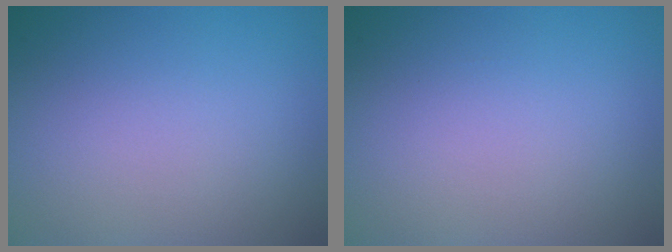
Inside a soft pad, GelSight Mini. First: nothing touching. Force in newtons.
{"total": 0.0}